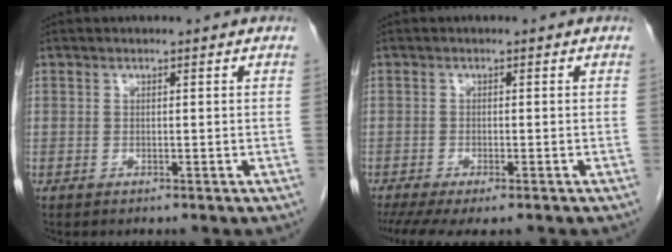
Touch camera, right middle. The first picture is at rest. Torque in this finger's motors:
{"motor_torque": [0.99, -0.65, 0.26, 0.06]}